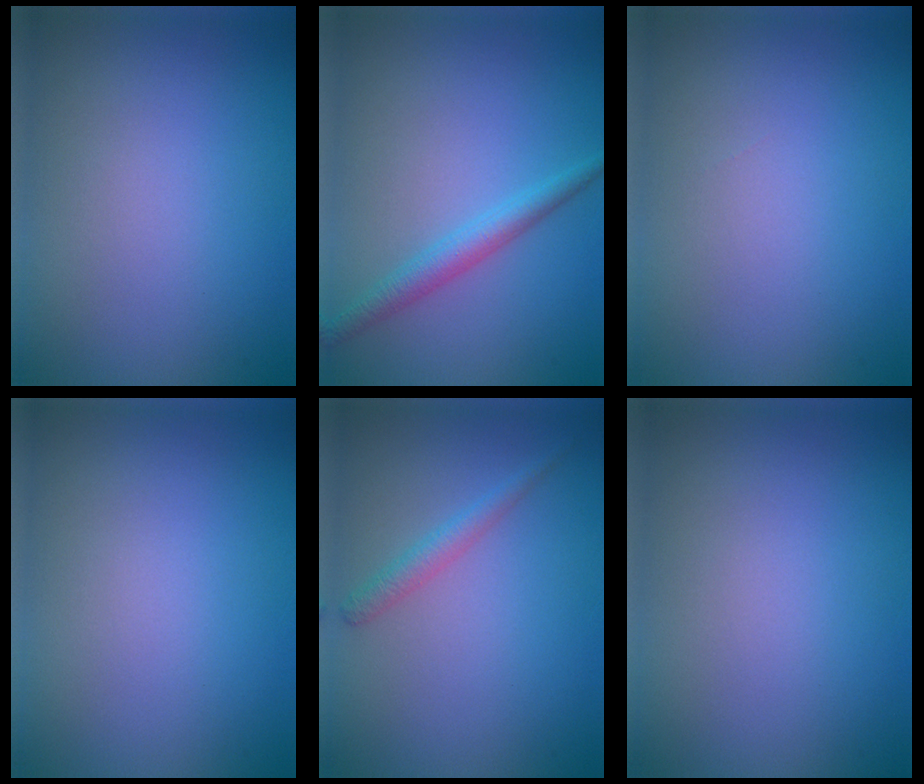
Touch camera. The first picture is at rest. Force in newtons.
{"total": 2.5, "press": 2.5, "slide": 0.1}
{"total": 0.0}
{"total": 0.0}
{"total": 1.6, "press": 1.6, "slide": 0.0}
{"total": 0.0}